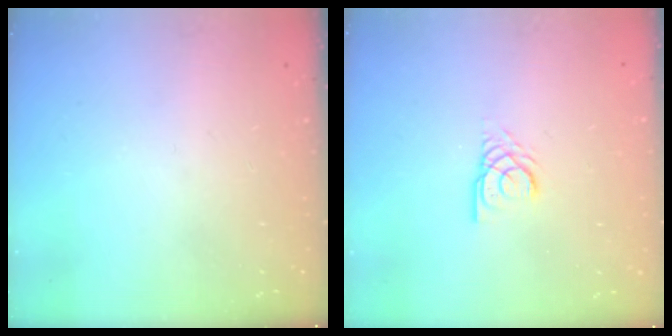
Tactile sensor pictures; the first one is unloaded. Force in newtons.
{"total": 3.1, "press": 3.1, "slide": 0.1}